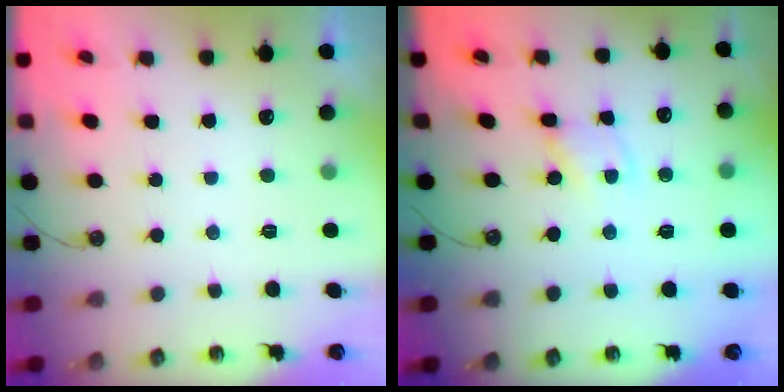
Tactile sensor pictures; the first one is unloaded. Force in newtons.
{"total": 1.1, "press": 1.1, "slide": 0.2}